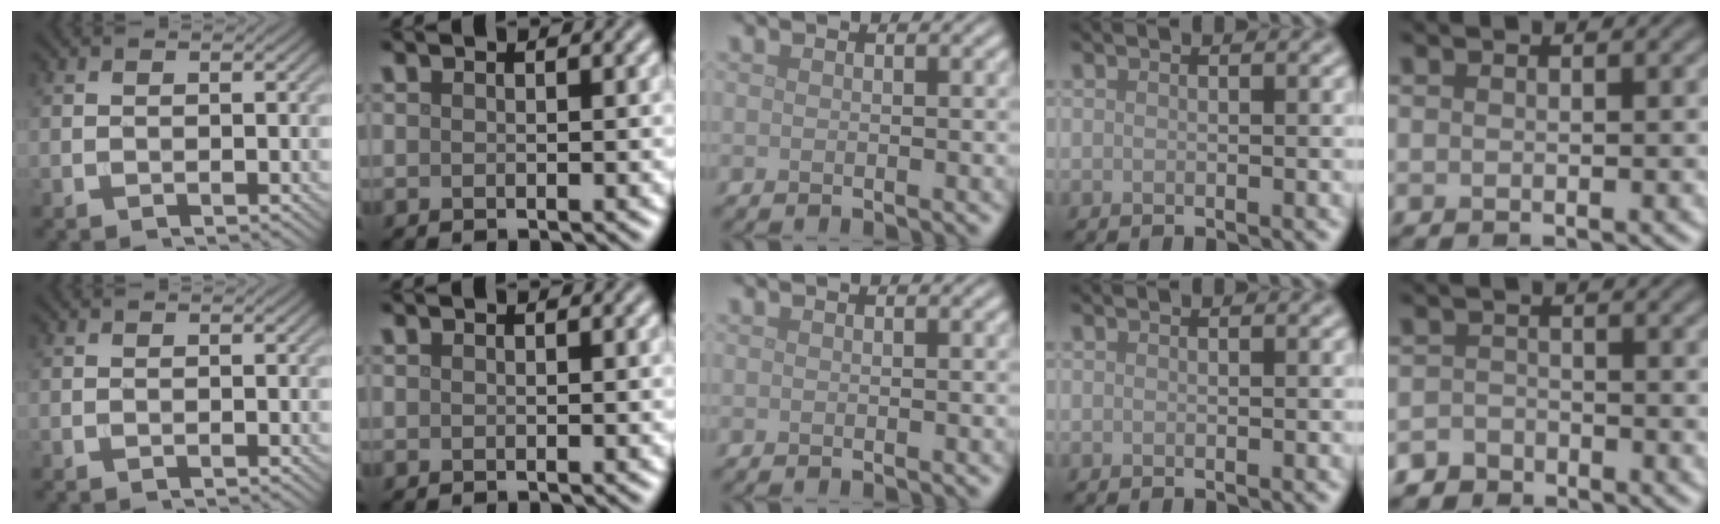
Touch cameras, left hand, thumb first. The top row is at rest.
{"little": {"total": 2.2, "force": [-2.0, 1.0, 0.0], "torque": [0.007, 0.003, -0.042]}}